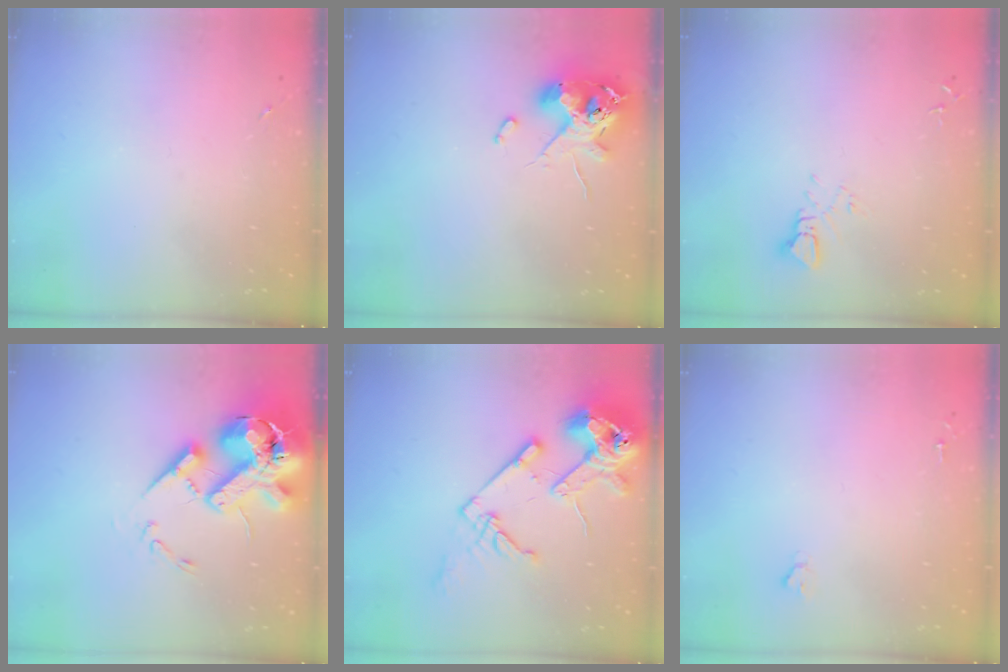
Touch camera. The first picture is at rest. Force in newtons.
{"total": 12.0, "press": 11.9, "slide": 1.9}
{"total": 3.3, "press": 3.3, "slide": 0.2}
{"total": 20.8, "press": 20.5, "slide": 3.5}
{"total": 18.6, "press": 18.4, "slide": 2.2}
{"total": 1.6, "press": 1.6, "slide": 0.2}